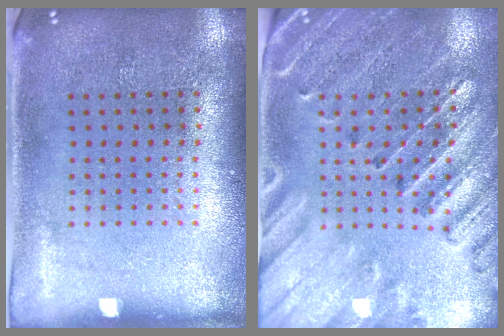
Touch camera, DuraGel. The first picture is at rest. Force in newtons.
{"total": 2.7, "press": 2.6, "slide": 0.8}